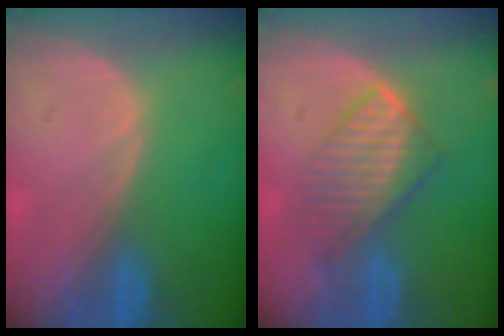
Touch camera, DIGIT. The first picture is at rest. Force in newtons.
{"total": 6.7, "press": 6.4, "slide": 1.8}